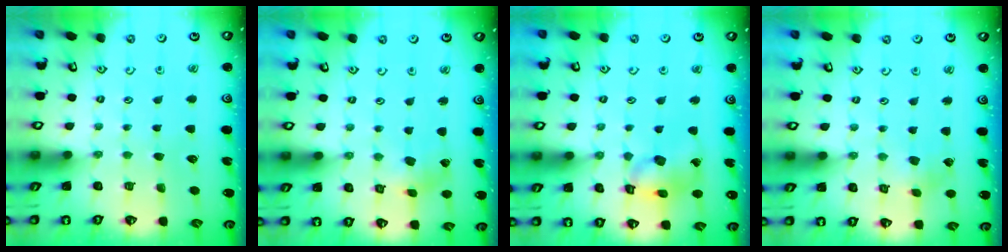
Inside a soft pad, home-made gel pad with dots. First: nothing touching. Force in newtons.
{"total": 0.9, "press": 0.8, "slide": 0.2}
{"total": 12.8, "press": 12.7, "slide": 1.6}
{"total": 1.7, "press": 1.6, "slide": 0.2}